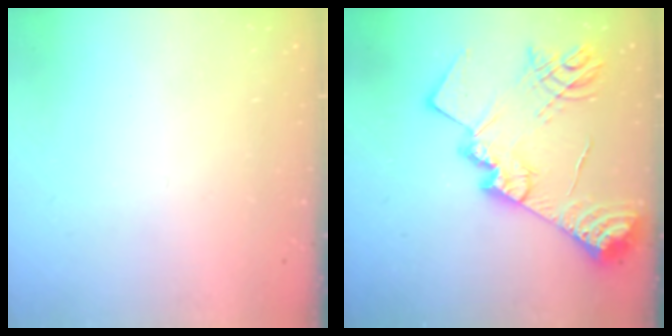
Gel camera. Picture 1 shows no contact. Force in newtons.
{"total": 24.3, "press": 24.2, "slide": 2.0}